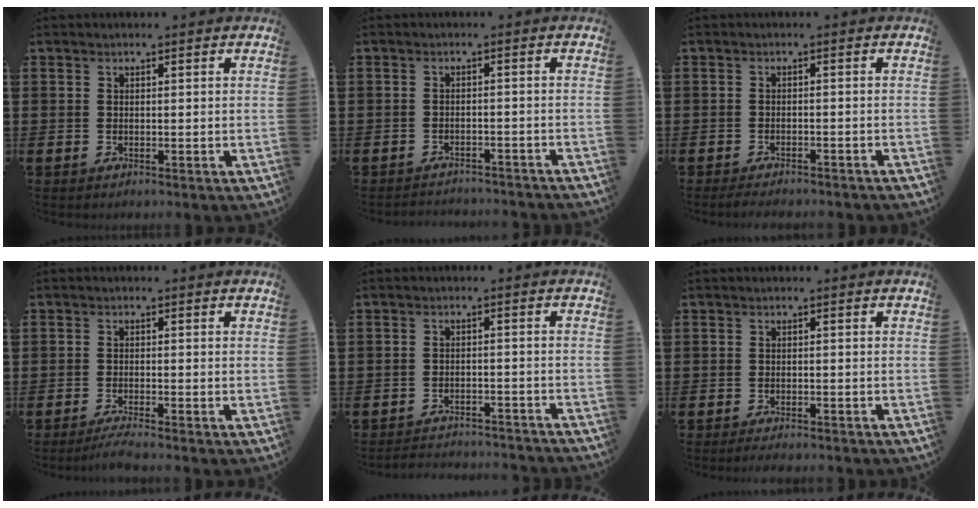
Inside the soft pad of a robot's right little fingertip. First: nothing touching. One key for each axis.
{"total": 1.8, "fx": -1.8, "fy": -0.1, "fz": -0.2, "tx": -0.002, "ty": 0.004, "tz": -0.040}
{"total": 1.5, "fx": -1.4, "fy": 0.0, "fz": 0.4, "tx": -0.008, "ty": 0.001, "tz": -0.028}
{"total": 1.8, "fx": -1.4, "fy": 0.0, "fz": 1.1, "tx": -0.019, "ty": 0.002, "tz": -0.026}
{"total": 2.5, "fx": -2.5, "fy": -0.1, "fz": -0.1, "tx": -0.003, "ty": 0.003, "tz": -0.055}
{"total": 1.1, "fx": -1.0, "fy": 0.1, "fz": 0.3, "tx": -0.009, "ty": -0.001, "tz": -0.020}